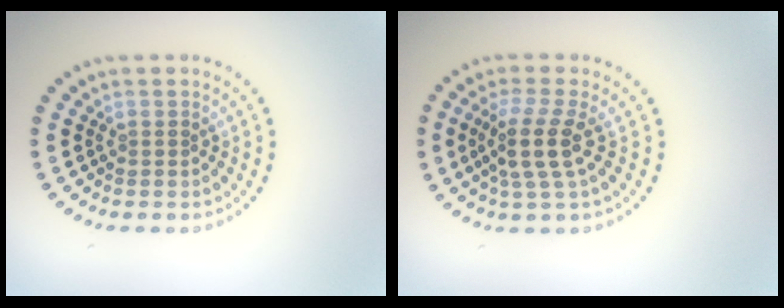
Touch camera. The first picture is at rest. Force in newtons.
{"total": 3.5, "press": 2.7, "slide": 2.2}